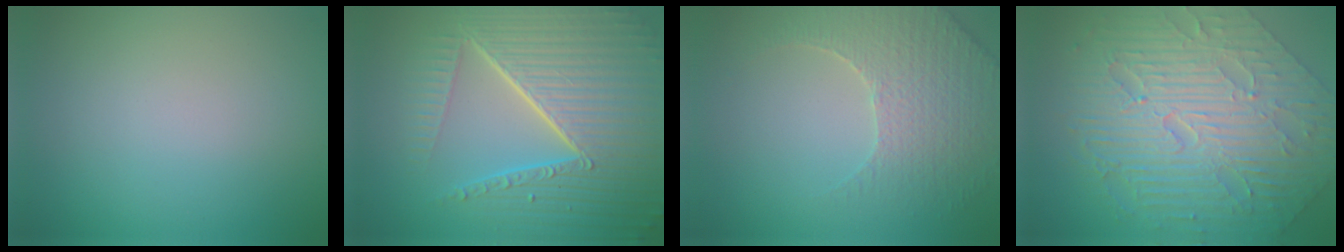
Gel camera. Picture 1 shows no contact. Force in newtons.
{"total": 10.6, "press": 6.6, "slide": 8.3}
{"total": 3.8, "press": 3.7, "slide": 0.8}
{"total": 11.2, "press": 7.3, "slide": 8.4}